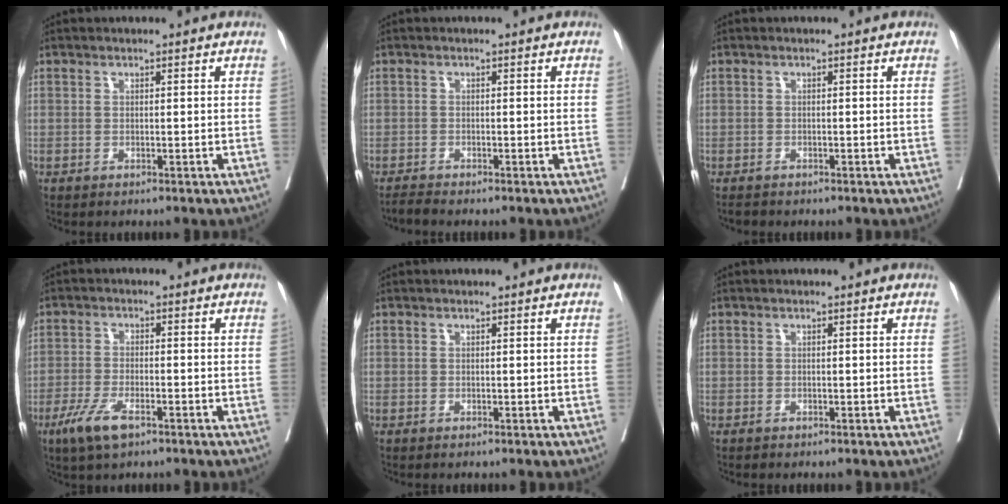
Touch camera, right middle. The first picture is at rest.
{"total": 1.2, "force": [-1.1, -0.4, 0.1], "torque": [-0.008, -0.006, -0.024]}
{"total": 0.9, "force": [-0.9, 0.3, 0.2], "torque": [-0.008, -0.003, -0.014]}
{"total": 5.6, "force": [-3.3, 1.5, 4.3], "torque": [-0.091, -0.009, -0.058]}
{"total": 0.0}
{"total": 0.0}